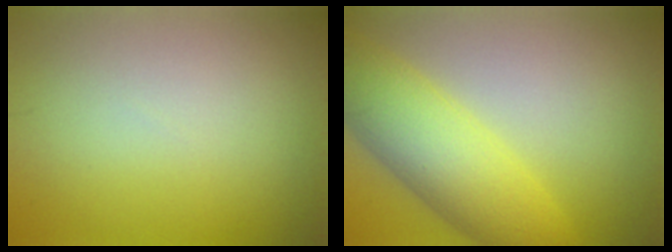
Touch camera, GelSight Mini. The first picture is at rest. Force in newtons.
{"total": 8.1, "press": 8.0, "slide": 0.4}